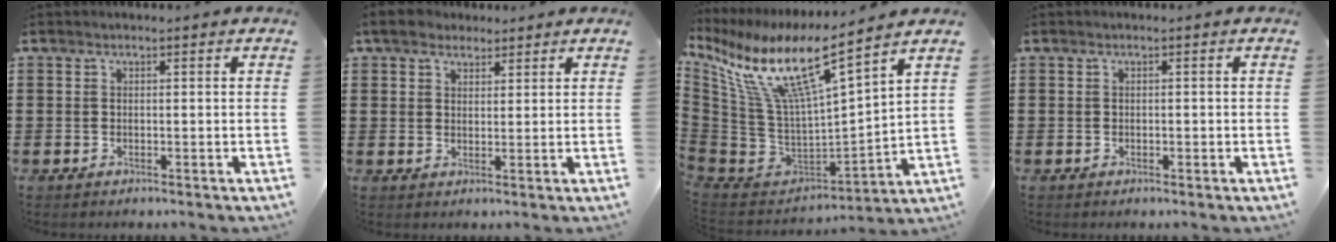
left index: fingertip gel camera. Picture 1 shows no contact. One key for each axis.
{"total": 4.0, "fx": 3.0, "fy": 2.2, "fz": 1.4, "tx": -0.033, "ty": 0.005, "tz": 0.054}
{"total": 12.8, "fx": 7.4, "fy": 2.5, "fz": 10.1, "tx": -0.238, "ty": -0.060, "tz": 0.115}
{"total": 0.6, "fx": -0.1, "fy": 0.3, "fz": 0.5, "tx": -0.011, "ty": 0.000, "tz": -0.002}